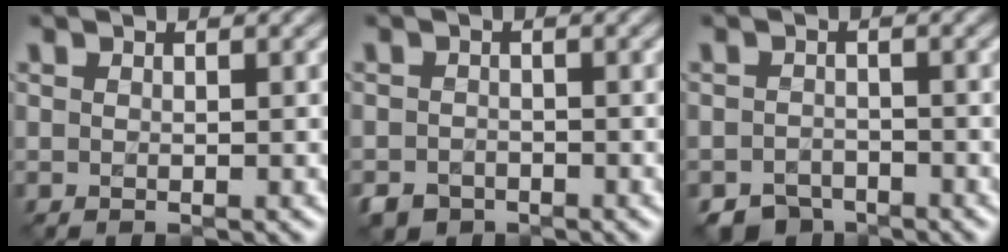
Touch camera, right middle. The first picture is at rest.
{"total": 2.4, "force": [-1.9, 1.4, 0.4], "torque": [-0.005, -0.008, -0.039]}
{"total": 3.2, "force": [-2.8, 1.5, 0.4], "torque": [-0.001, -0.008, -0.054]}